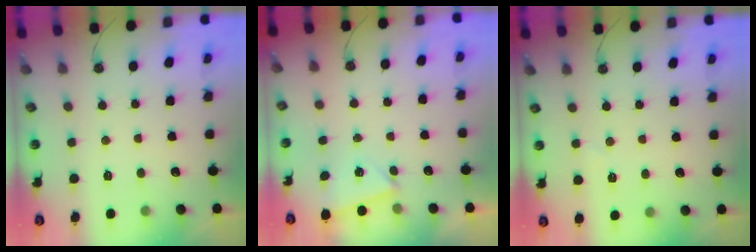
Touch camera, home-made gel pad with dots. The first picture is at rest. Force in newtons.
{"total": 2.6, "press": 1.6, "slide": 2.0}
{"total": 3.0, "press": 2.6, "slide": 1.4}